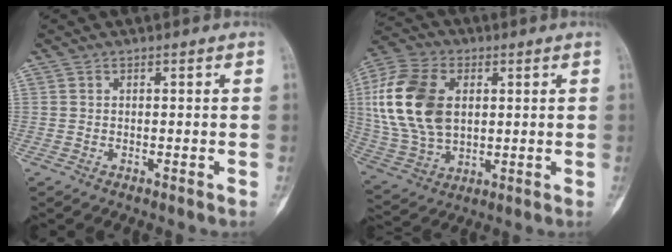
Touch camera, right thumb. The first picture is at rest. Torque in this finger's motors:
{"motor_torque": [-0.41, 2.46, 1.18, 0.50, 0.60]}